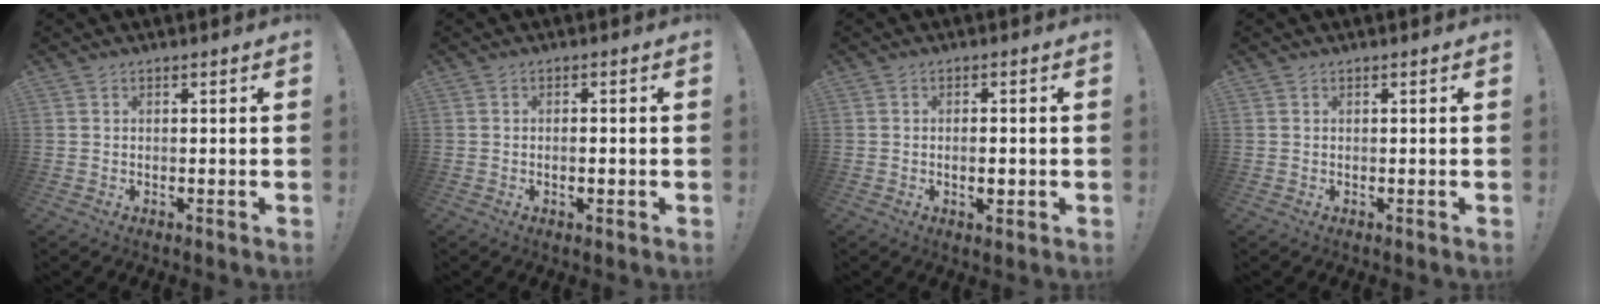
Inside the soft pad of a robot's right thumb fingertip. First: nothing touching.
{"total": 1.4, "force": [-0.6, 0.4, 1.2], "torque": [-0.021, 0.003, -0.010]}
{"total": 2.4, "force": [-0.6, 1.0, 2.1], "torque": [-0.027, 0.001, -0.012]}
{"total": 0.0}